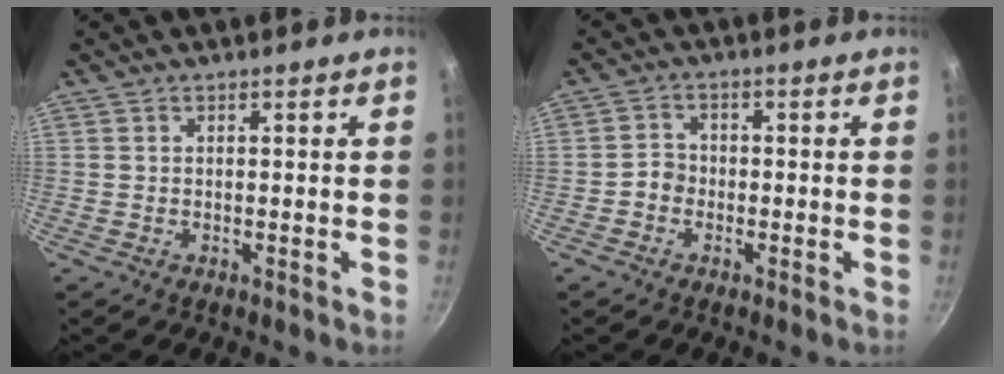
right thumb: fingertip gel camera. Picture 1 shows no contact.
{"total": 2.8, "force": [-1.2, 2.3, 1.0], "torque": [-0.001, 0.020, -0.027]}